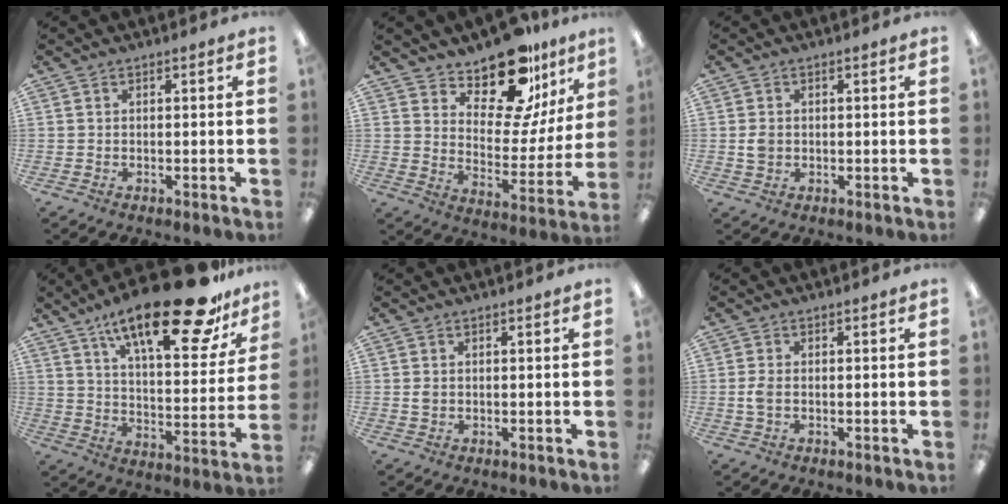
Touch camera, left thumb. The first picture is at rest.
{"total": 17.7, "force": [13.9, 7.4, 8.0], "torque": [-0.125, -0.105, 0.240]}
{"total": 3.1, "force": [-0.1, 2.5, 1.9], "torque": [-0.027, 0.003, -0.003]}
{"total": 24.8, "force": [17.5, 7.3, 16.1], "torque": [-0.244, -0.108, 0.282]}
{"total": 1.3, "force": [0.1, 1.1, 0.7], "torque": [-0.017, 0.005, 0.001]}
{"total": 3.0, "force": [-0.3, 1.8, 2.5], "torque": [-0.061, 0.000, -0.009]}